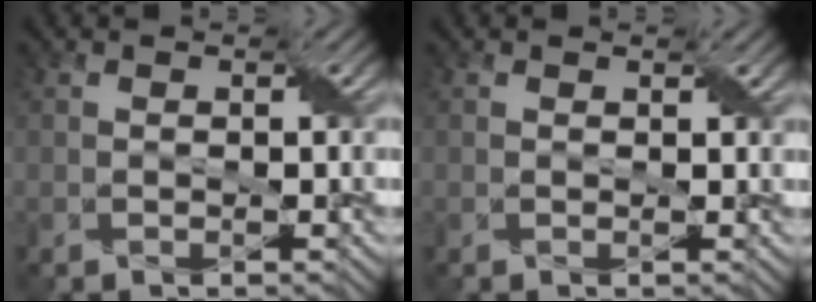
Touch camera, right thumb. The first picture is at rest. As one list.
[{"total": 0.5, "force": [0.5, 0.1, 0.2], "torque": [-0.004, 0.001, 0.008]}]